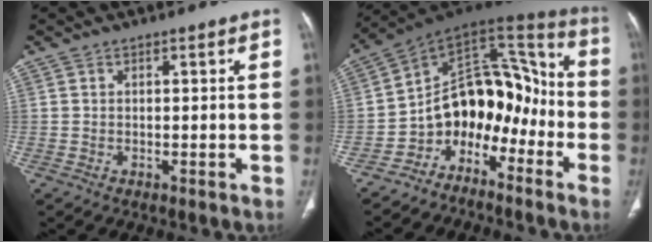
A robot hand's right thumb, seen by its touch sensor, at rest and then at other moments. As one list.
[{"total": 14.4, "force": [-6.6, 9.9, 8.2], "torque": [-0.071, 0.123, -0.118]}]